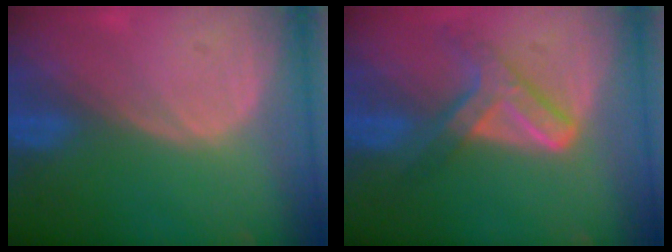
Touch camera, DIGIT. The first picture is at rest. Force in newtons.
{"total": 7.3, "press": 6.2, "slide": 3.8}